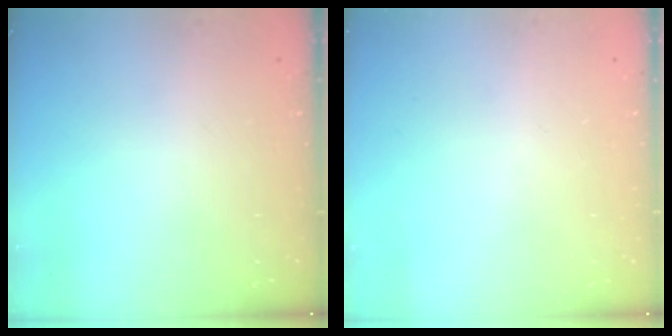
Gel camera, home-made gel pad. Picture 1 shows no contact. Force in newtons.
{"total": 0.0}